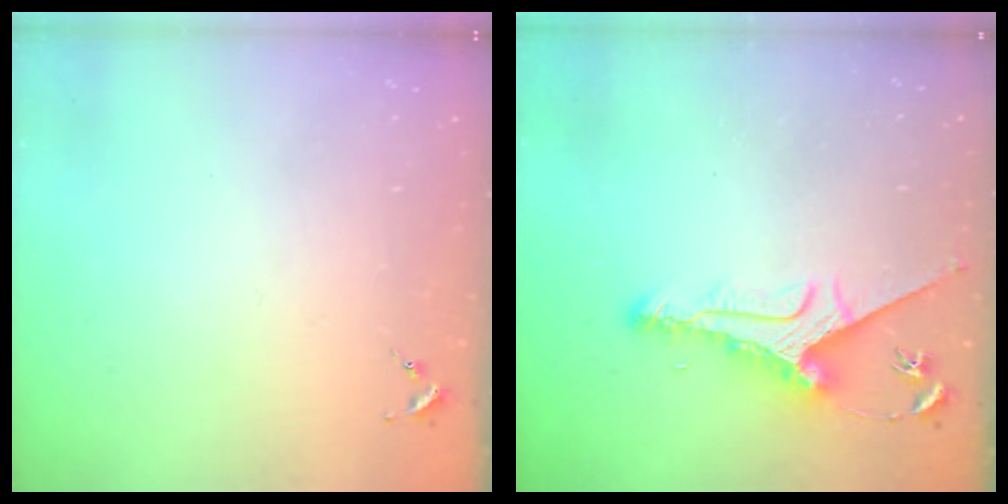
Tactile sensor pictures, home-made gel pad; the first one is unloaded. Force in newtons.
{"total": 10.3, "press": 10.3, "slide": 1.0}